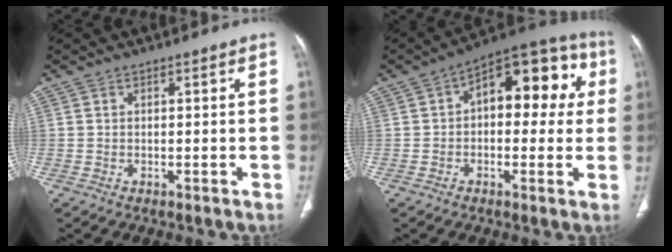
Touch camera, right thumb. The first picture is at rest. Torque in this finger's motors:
{"motor_torque": [0.11, 0.78, 0.13, 0.20, 0.08]}